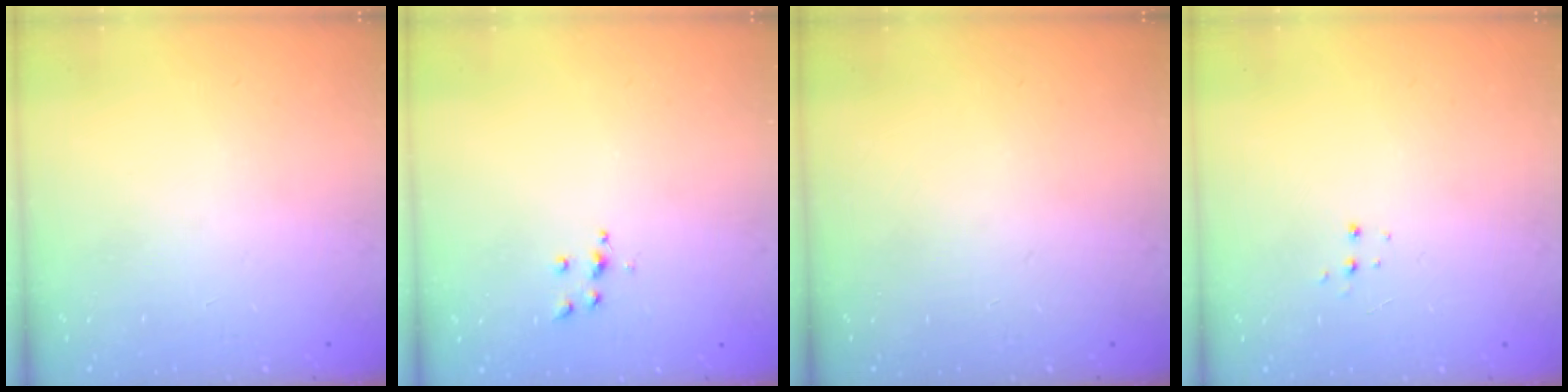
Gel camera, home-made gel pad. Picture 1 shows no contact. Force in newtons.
{"total": 4.8, "press": 4.8, "slide": 0.5}
{"total": 0.0}
{"total": 5.2, "press": 5.2, "slide": 0.3}